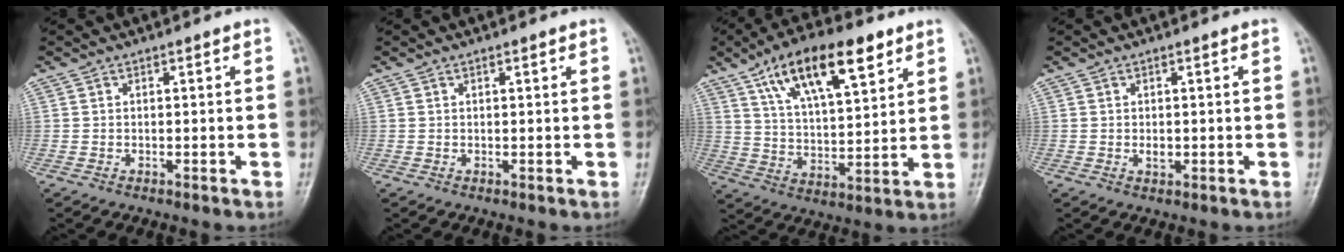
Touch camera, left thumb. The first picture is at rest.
{"total": 0.6, "force": [0.3, 0.1, 0.5], "torque": [-0.007, 0.001, 0.004]}
{"total": 17.5, "force": [9.4, 6.7, 13.1], "torque": [-0.192, -0.025, 0.164]}
{"total": 1.4, "force": [0.0, 0.9, 1.1], "torque": [-0.013, -0.001, 0.002]}